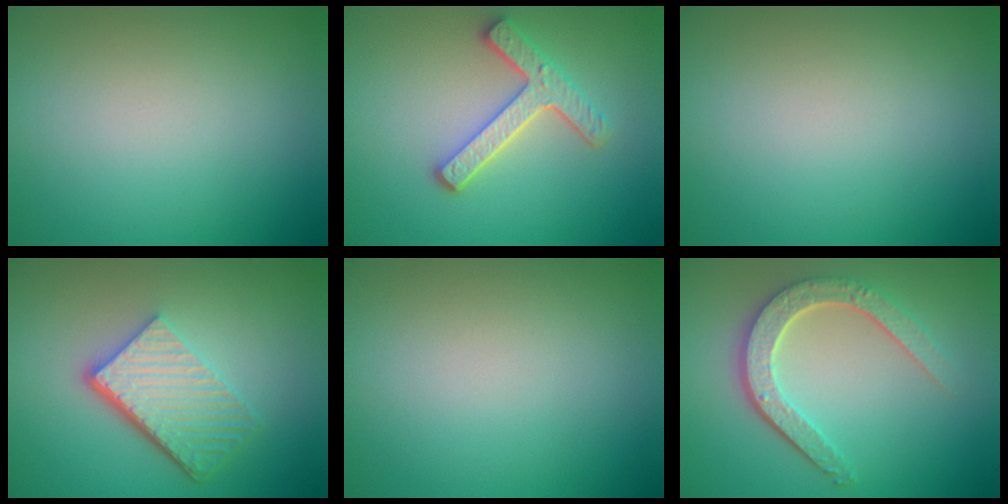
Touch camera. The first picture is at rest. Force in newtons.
{"total": 3.7, "press": 3.1, "slide": 2.0}
{"total": 0.0}
{"total": 6.1, "press": 4.1, "slide": 4.5}
{"total": 0.0}
{"total": 4.7, "press": 3.6, "slide": 3.0}